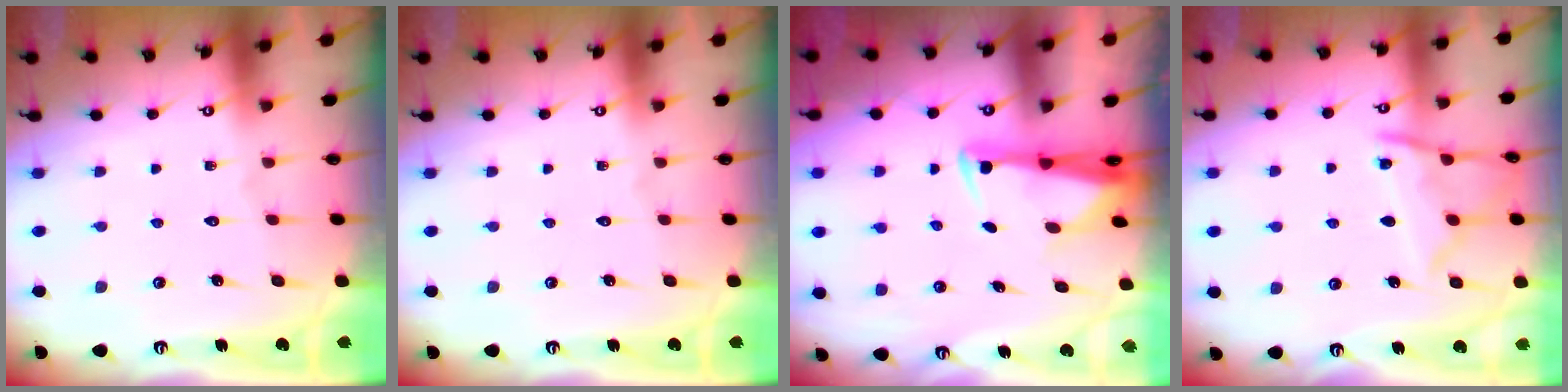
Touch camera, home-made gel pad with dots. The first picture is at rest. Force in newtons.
{"total": 0.0}
{"total": 2.9, "press": 2.7, "slide": 1.0}
{"total": 10.2, "press": 10.2, "slide": 0.6}